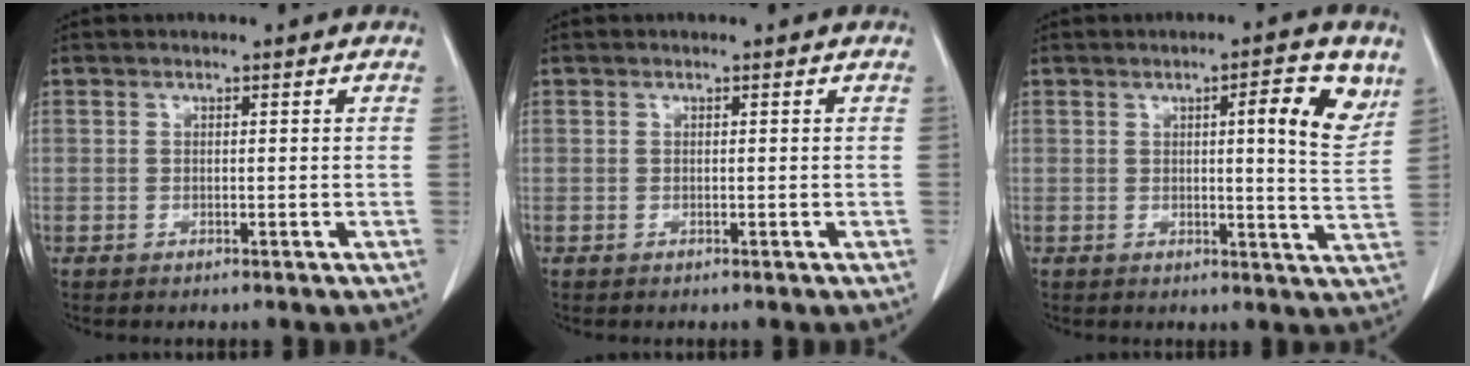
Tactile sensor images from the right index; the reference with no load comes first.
{"total": 0.0}
{"total": 8.2, "force": [3.6, 1.3, 7.3], "torque": [-0.093, -0.002, 0.044]}